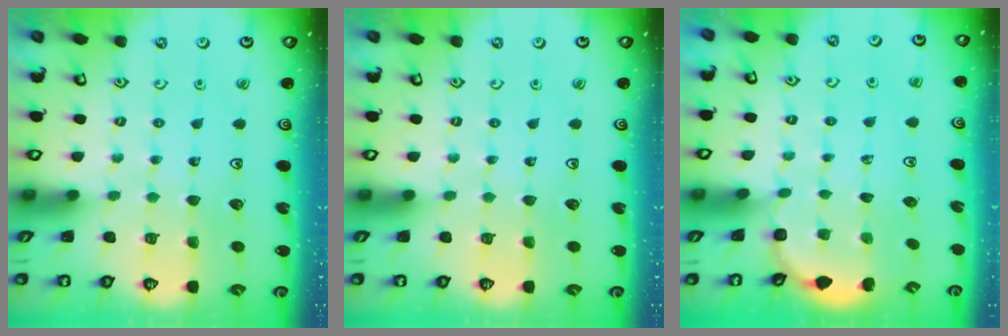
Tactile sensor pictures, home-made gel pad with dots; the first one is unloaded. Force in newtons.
{"total": 0.0}
{"total": 2.5, "press": 2.2, "slide": 1.2}